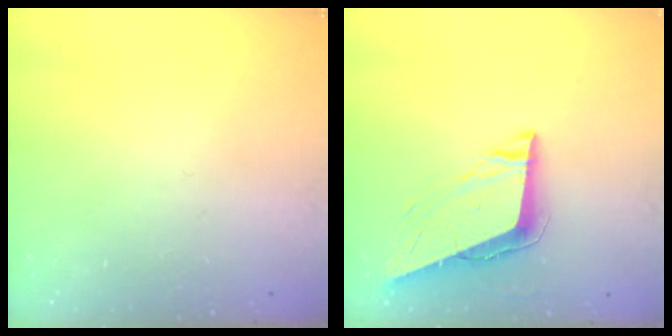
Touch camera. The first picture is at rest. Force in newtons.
{"total": 8.6, "press": 8.4, "slide": 1.9}